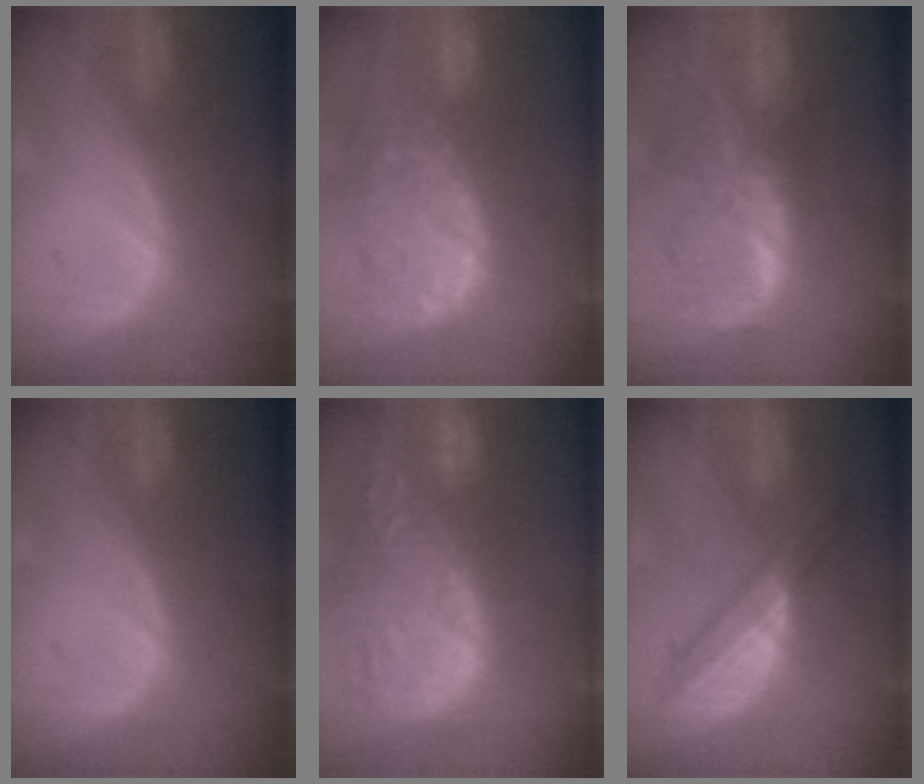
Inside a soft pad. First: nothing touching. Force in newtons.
{"total": 12.7, "press": 11.1, "slide": 6.1}
{"total": 8.9, "press": 7.7, "slide": 4.5}
{"total": 0.0}
{"total": 15.8, "press": 13.2, "slide": 8.7}
{"total": 5.7, "press": 5.6, "slide": 1.4}